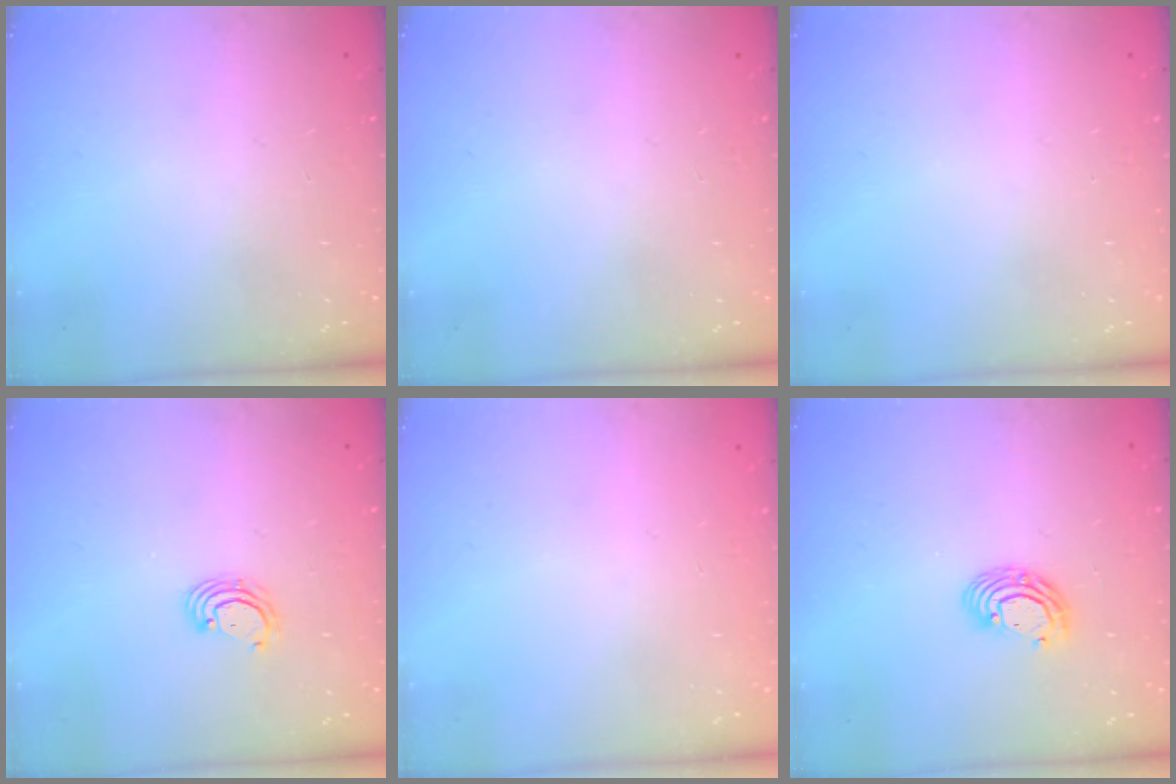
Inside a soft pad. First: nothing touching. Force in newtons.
{"total": 0.0}
{"total": 0.0}
{"total": 2.4, "press": 2.4, "slide": 0.2}
{"total": 0.0}
{"total": 6.7, "press": 6.6, "slide": 0.7}